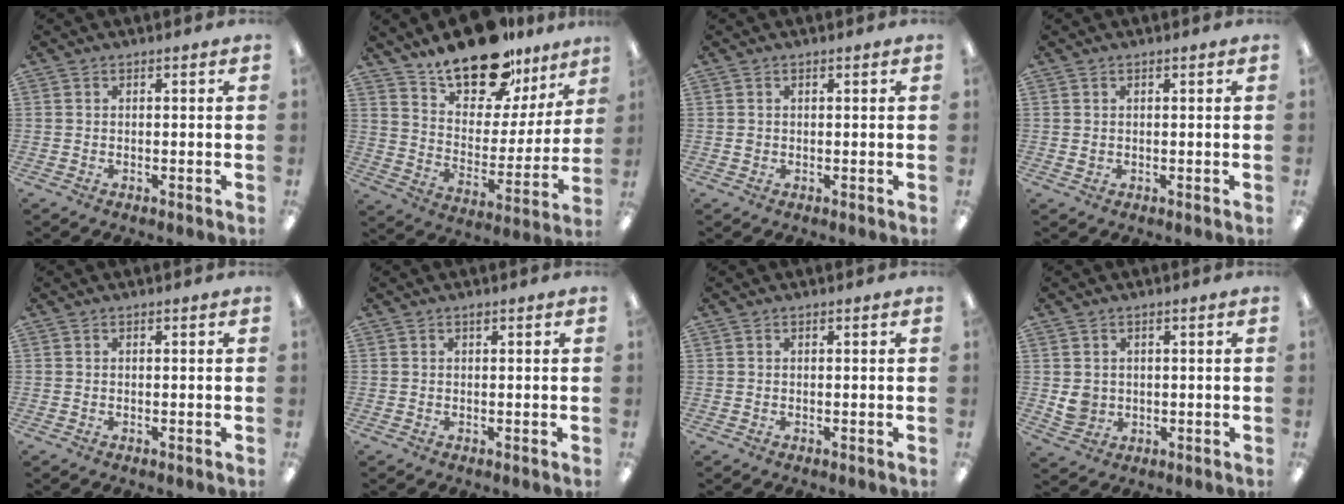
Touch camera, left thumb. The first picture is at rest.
{"total": 19.5, "force": [15.2, 8.5, 8.8], "torque": [-0.145, -0.106, 0.268]}
{"total": 0.8, "force": [0.2, 0.7, 0.3], "torque": [-0.007, 0.005, 0.002]}
{"total": 0.7, "force": [0.3, 0.6, 0.4], "torque": [0.000, -0.001, 0.004]}
{"total": 0.0}
{"total": 0.6, "force": [0.5, 0.1, 0.4], "torque": [-0.010, 0.001, 0.008]}
{"total": 0.0}
{"total": 3.9, "force": [0.9, 3.6, 1.1], "torque": [-0.010, 0.001, 0.017]}